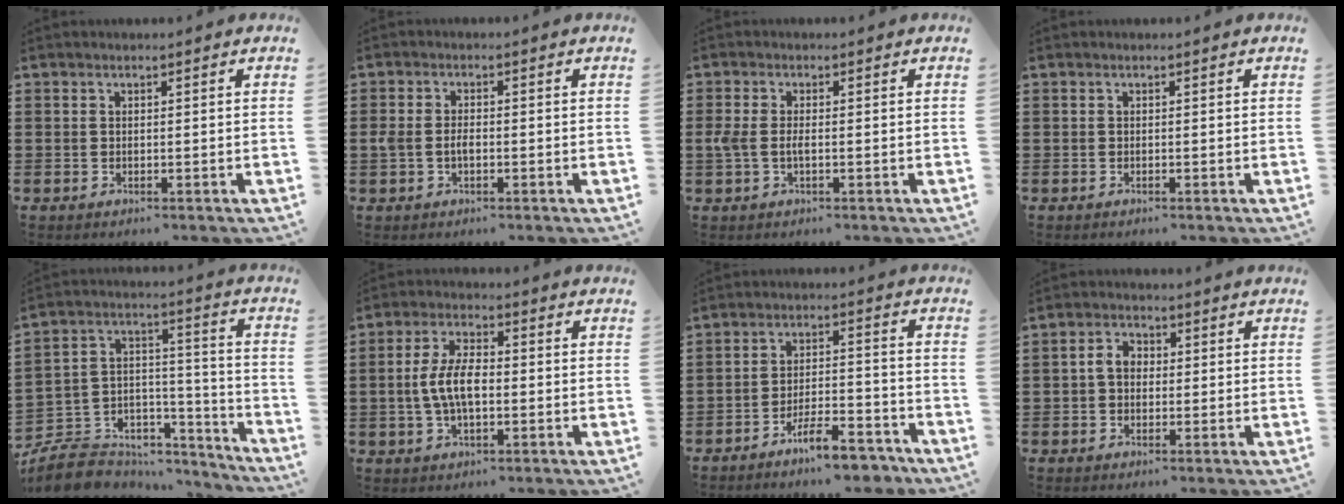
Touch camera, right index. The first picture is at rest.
{"total": 2.5, "force": [-0.5, 1.4, 2.0], "torque": [-0.053, -0.003, -0.013]}
{"total": 2.4, "force": [-0.5, 0.9, 2.2], "torque": [-0.055, -0.003, -0.015]}
{"total": 0.0}
{"total": 8.1, "force": [-6.6, 4.4, 1.7], "torque": [-0.043, 0.008, -0.124]}
{"total": 6.8, "force": [-0.7, 3.1, 6.0], "torque": [-0.136, -0.001, -0.020]}
{"total": 7.9, "force": [-6.6, 1.5, 4.1], "torque": [-0.067, 0.014, -0.121]}
{"total": 3.2, "force": [-0.1, 2.3, 2.2], "torque": [-0.048, 0.010, -0.003]}